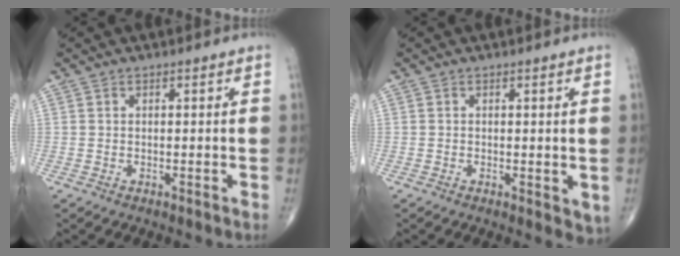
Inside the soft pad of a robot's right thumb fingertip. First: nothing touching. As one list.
[{"total": 2.8, "force": [-0.2, 1.4, 2.4], "torque": [-0.022, -0.007, -0.004]}]